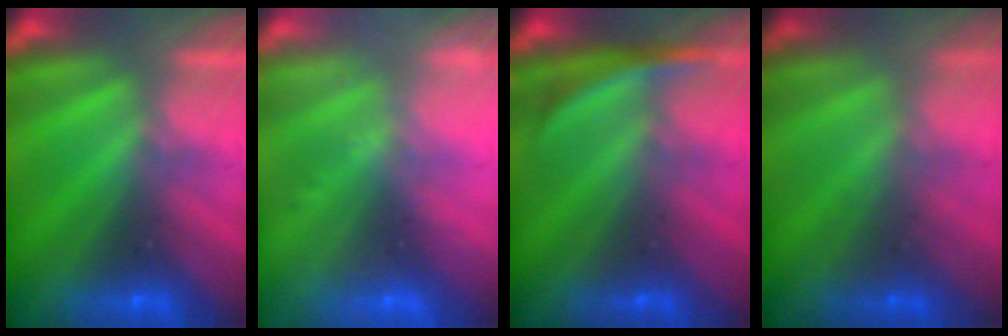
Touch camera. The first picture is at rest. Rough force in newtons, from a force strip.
{"total": 2.3}
{"total": 3.3}
{"total": 1.8}